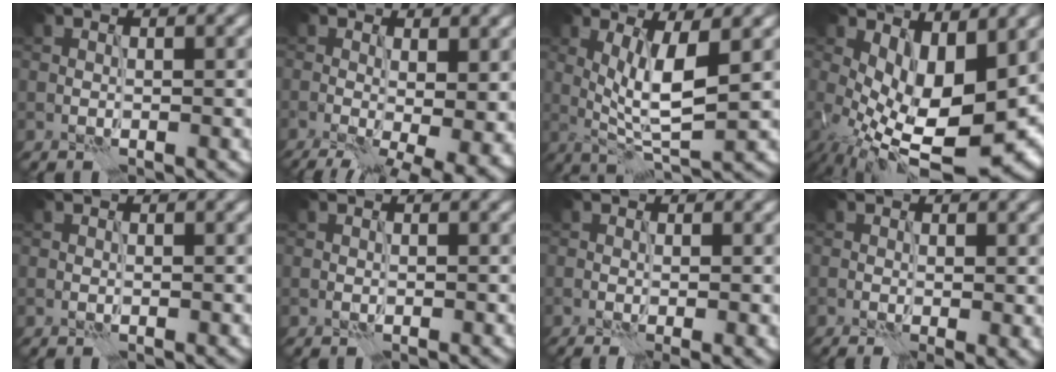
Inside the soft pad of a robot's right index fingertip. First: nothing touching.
{"total": 9.5, "force": [-1.9, 4.1, 8.3], "torque": [-0.100, -0.027, -0.011]}
{"total": 5.6, "force": [0.8, 1.3, 5.4], "torque": [-0.095, -0.012, 0.018]}
{"total": 11.2, "force": [-0.4, 4.9, 10.1], "torque": [-0.170, -0.024, 0.003]}
{"total": 0.0}
{"total": 0.0}
{"total": 1.2, "force": [-0.2, 0.0, 1.2], "torque": [-0.017, -0.002, -0.003]}
{"total": 1.6, "force": [0.1, 0.3, 1.6], "torque": [-0.024, -0.003, 0.002]}